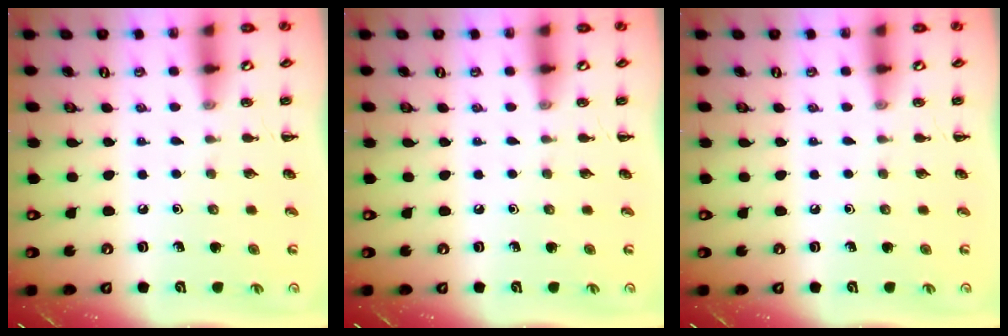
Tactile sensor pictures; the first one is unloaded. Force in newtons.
{"total": 0.0}
{"total": 0.0}